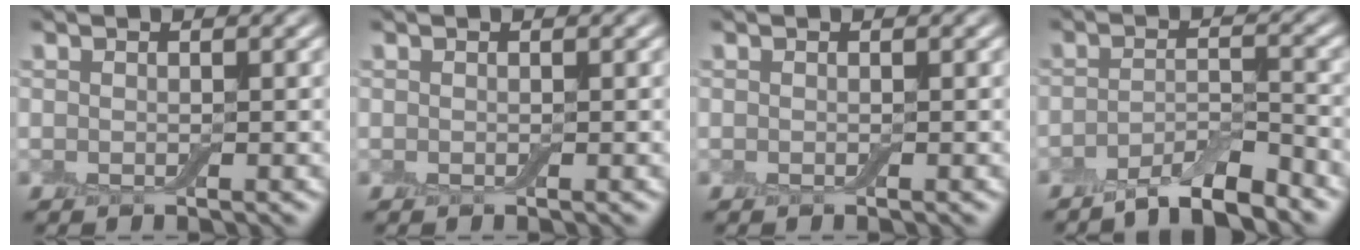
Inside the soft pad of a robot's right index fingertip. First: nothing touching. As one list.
[{"total": 0.0}, {"total": 0.0}, {"total": 4.7, "force": [-3.8, 0.9, 2.6], "torque": [-0.044, 0.001, -0.067]}]